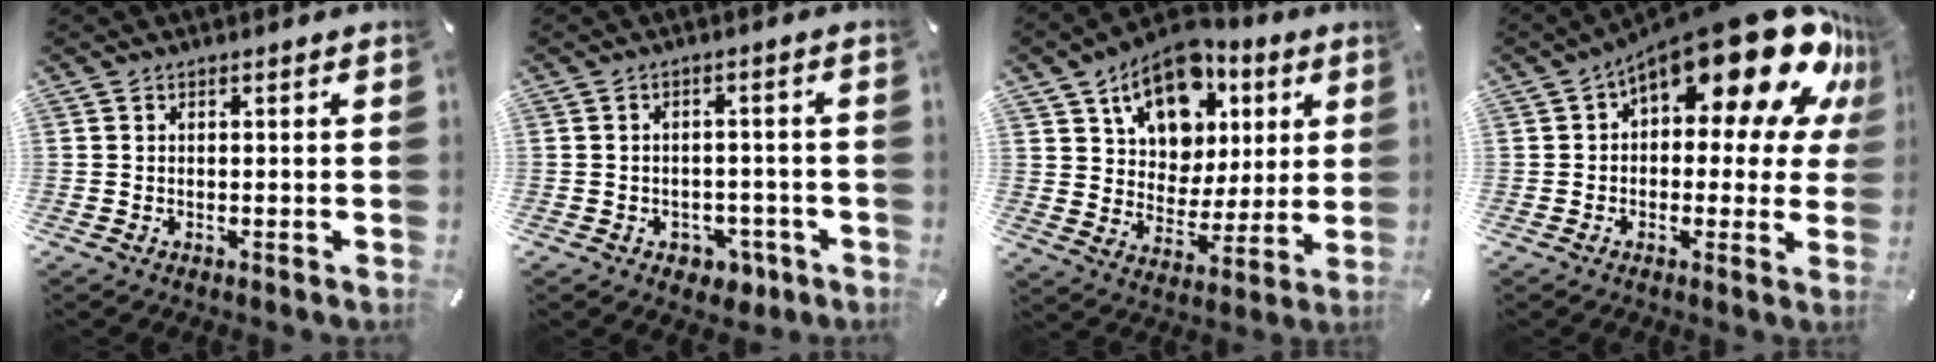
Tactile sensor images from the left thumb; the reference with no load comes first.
{"total": 4.7, "force": [-1.8, 3.9, 1.8], "torque": [-0.021, 0.012, -0.029]}
{"total": 15.6, "force": [8.9, 10.9, 6.6], "torque": [-0.107, -0.050, 0.163]}
{"total": 24.3, "force": [12.6, 10.0, 18.2], "torque": [-0.256, -0.086, 0.213]}